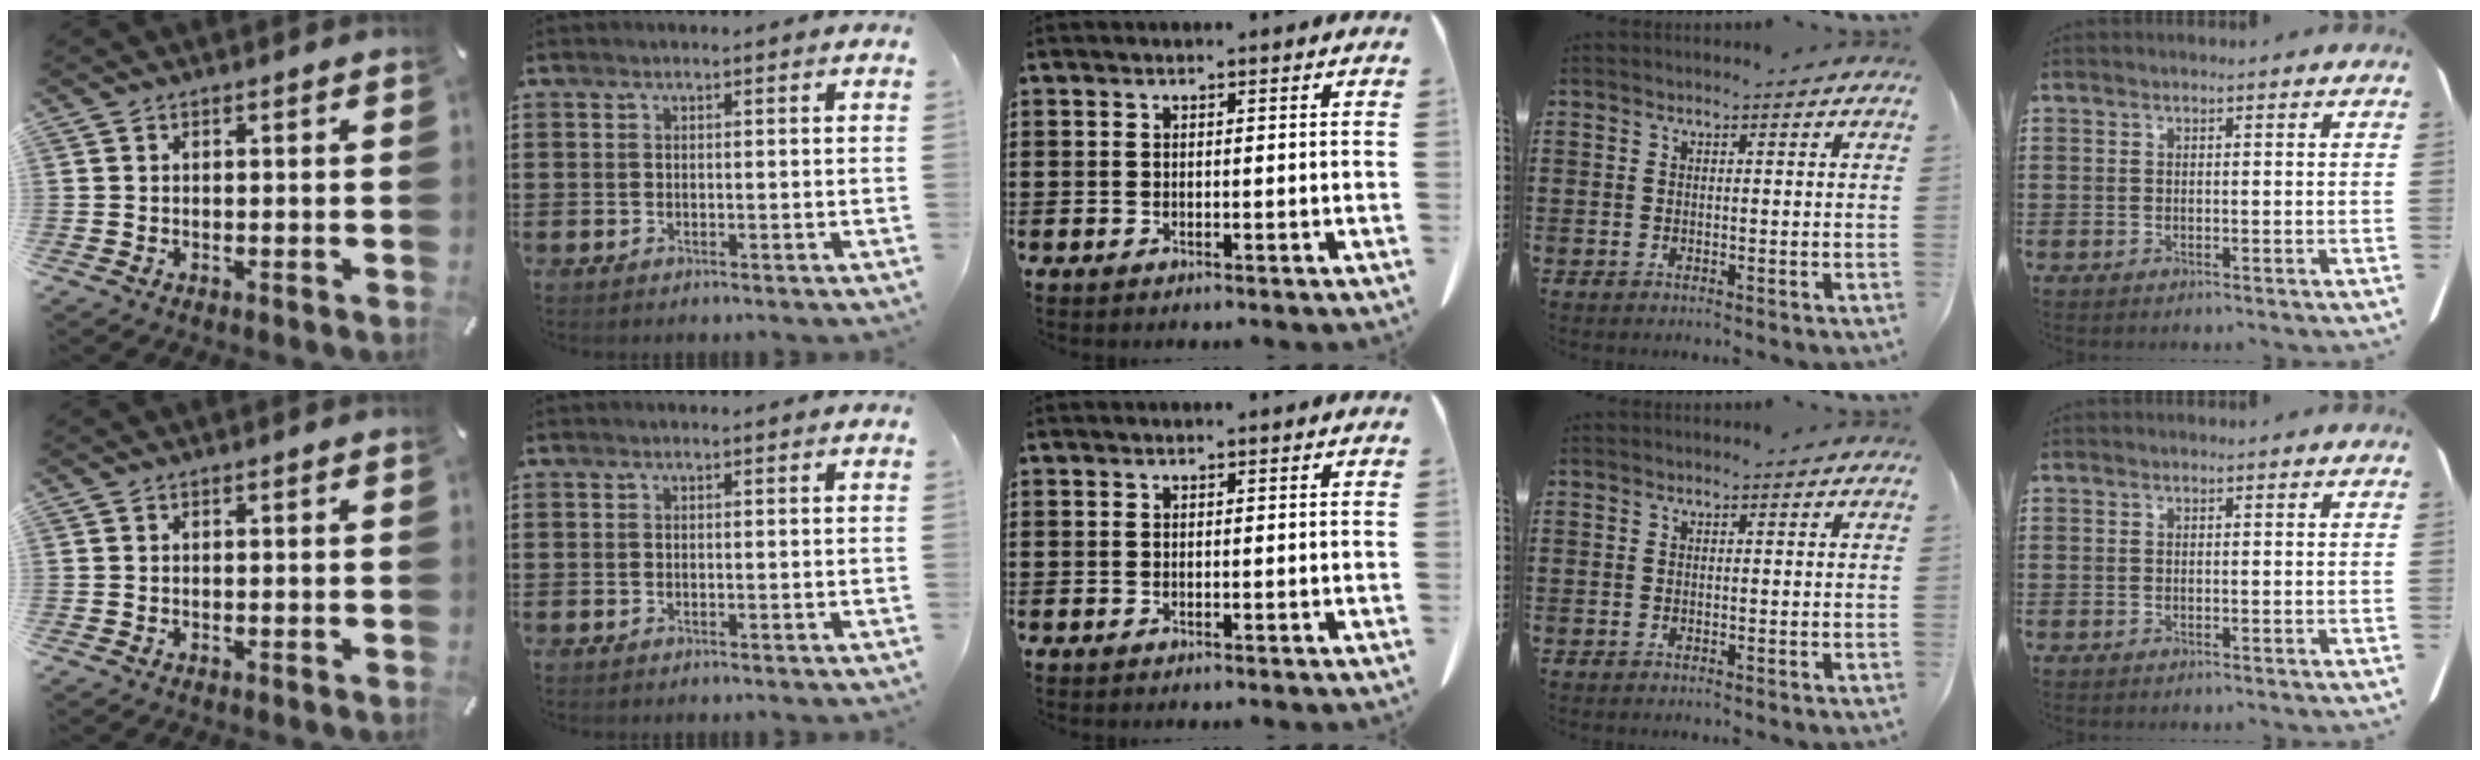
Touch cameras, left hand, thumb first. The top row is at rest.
{}